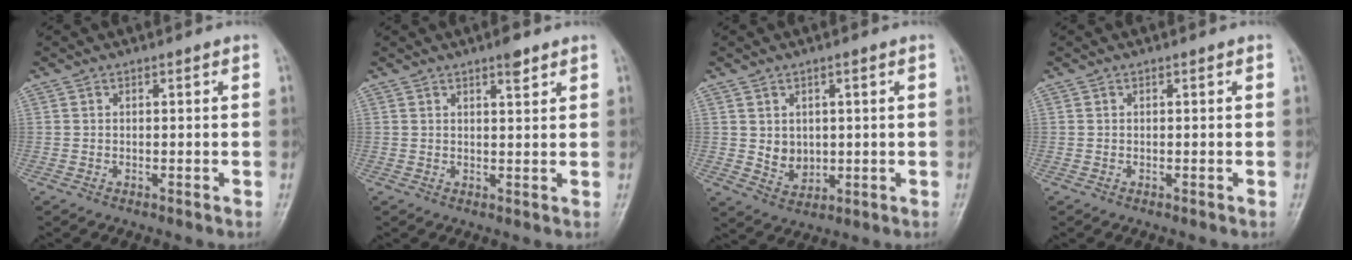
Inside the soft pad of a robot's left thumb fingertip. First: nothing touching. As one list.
[{"total": 2.9, "force": [2.0, 0.8, 1.9], "torque": [-0.022, -0.012, 0.029]}, {"total": 4.6, "force": [0.6, 3.7, 2.6], "torque": [-0.024, -0.012, 0.023]}, {"total": 0.0}]